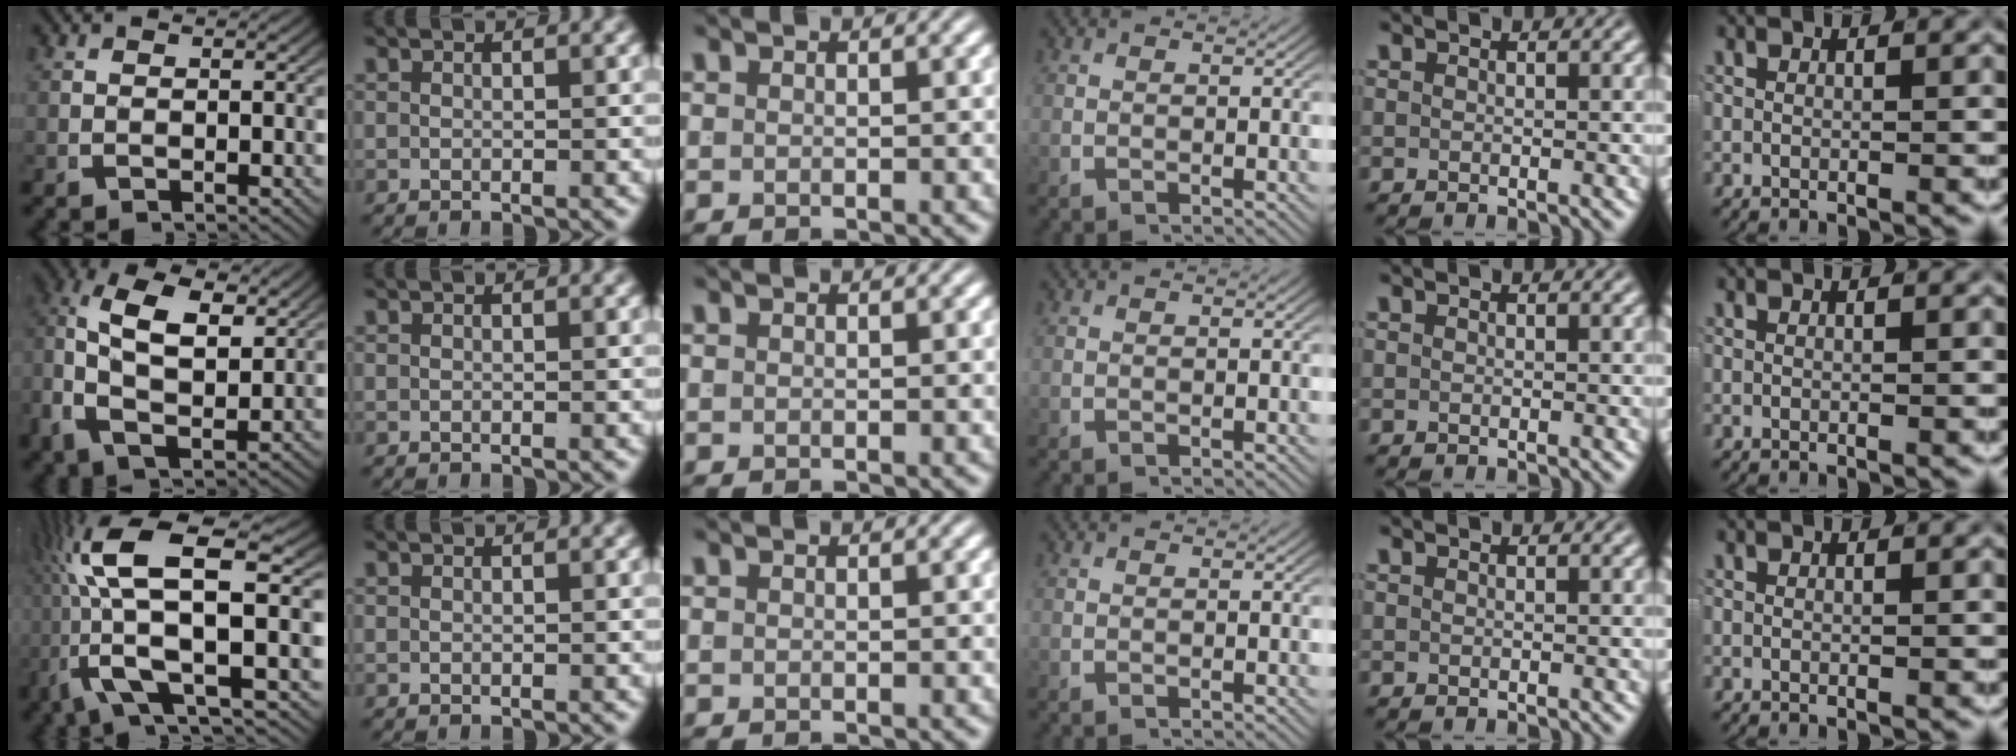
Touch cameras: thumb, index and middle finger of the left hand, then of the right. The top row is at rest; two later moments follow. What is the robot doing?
{"motion": "lift_and_place", "object": "coat"}